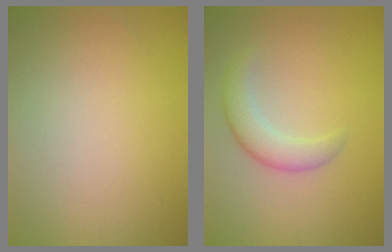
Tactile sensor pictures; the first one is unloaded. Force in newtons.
{"total": 3.0, "press": 3.0, "slide": 0.2}